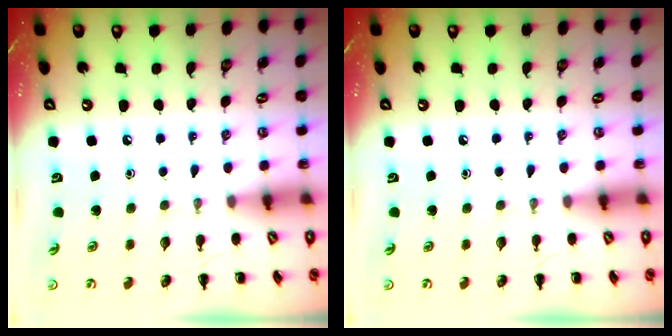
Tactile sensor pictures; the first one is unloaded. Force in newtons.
{"total": 0.0}